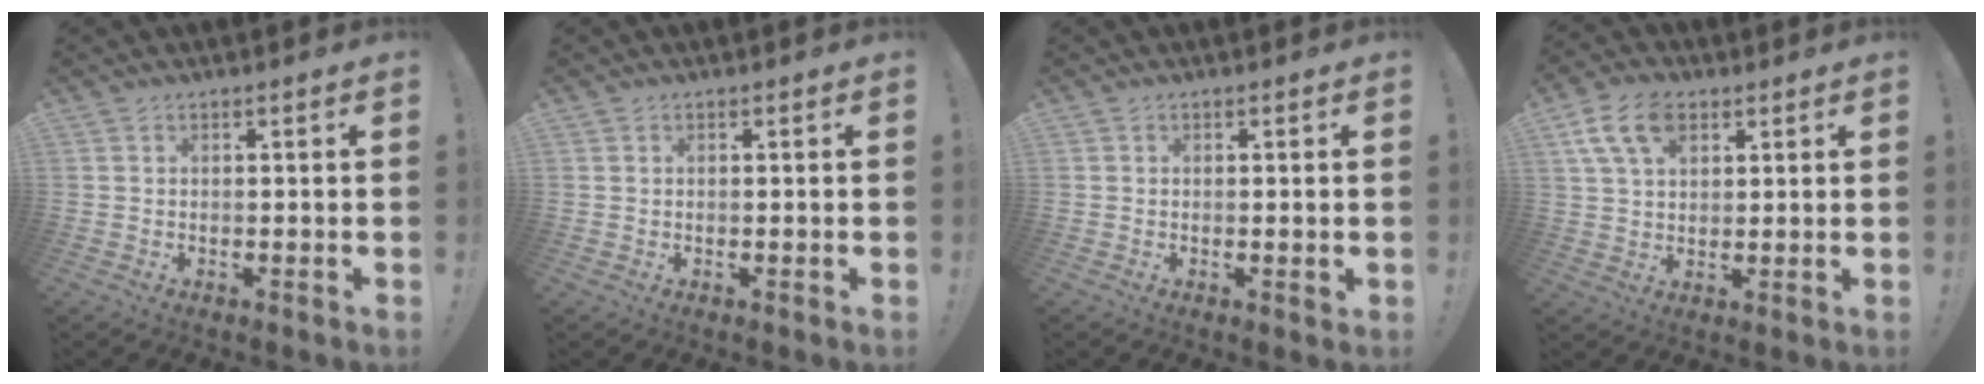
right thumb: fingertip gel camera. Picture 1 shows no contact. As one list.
[{"total": 0.0}, {"total": 1.2, "force": [0.1, 0.2, 1.1], "torque": [-0.013, -0.003, 0.000]}, {"total": 11.0, "force": [5.1, 6.9, 6.9], "torque": [-0.127, -0.004, 0.095]}]